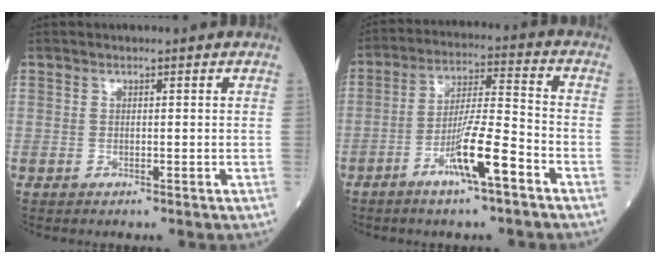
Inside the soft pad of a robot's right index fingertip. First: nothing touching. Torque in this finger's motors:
{"motor_torque": [0.21, -0.11, 0.24, 0.15]}